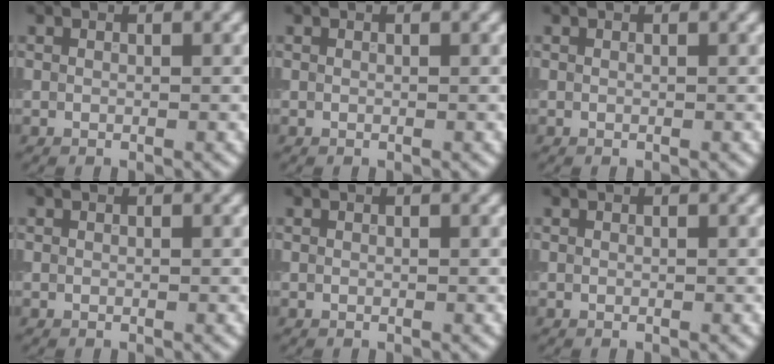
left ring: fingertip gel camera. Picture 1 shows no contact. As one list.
[{"total": 0.0}, {"total": 0.0}, {"total": 0.0}, {"total": 0.0}, {"total": 0.0}]